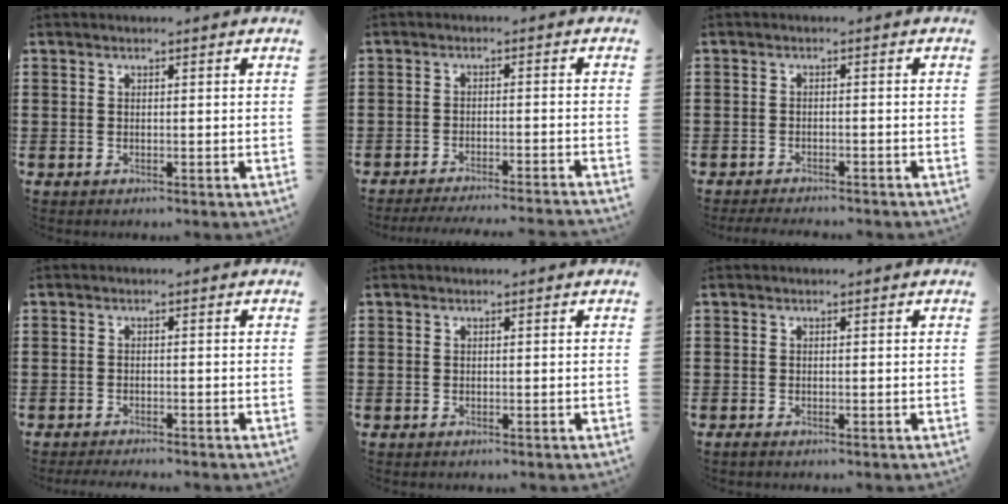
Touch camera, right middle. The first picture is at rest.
{"total": 2.8, "force": [-2.7, -0.4, 0.7], "torque": [-0.011, -0.001, -0.055]}
{"total": 1.7, "force": [-1.7, 0.0, 0.2], "torque": [-0.006, 0.000, -0.034]}
{"total": 1.2, "force": [-1.2, -0.1, 0.2], "torque": [-0.005, 0.000, -0.024]}
{"total": 0.0}
{"total": 0.0}